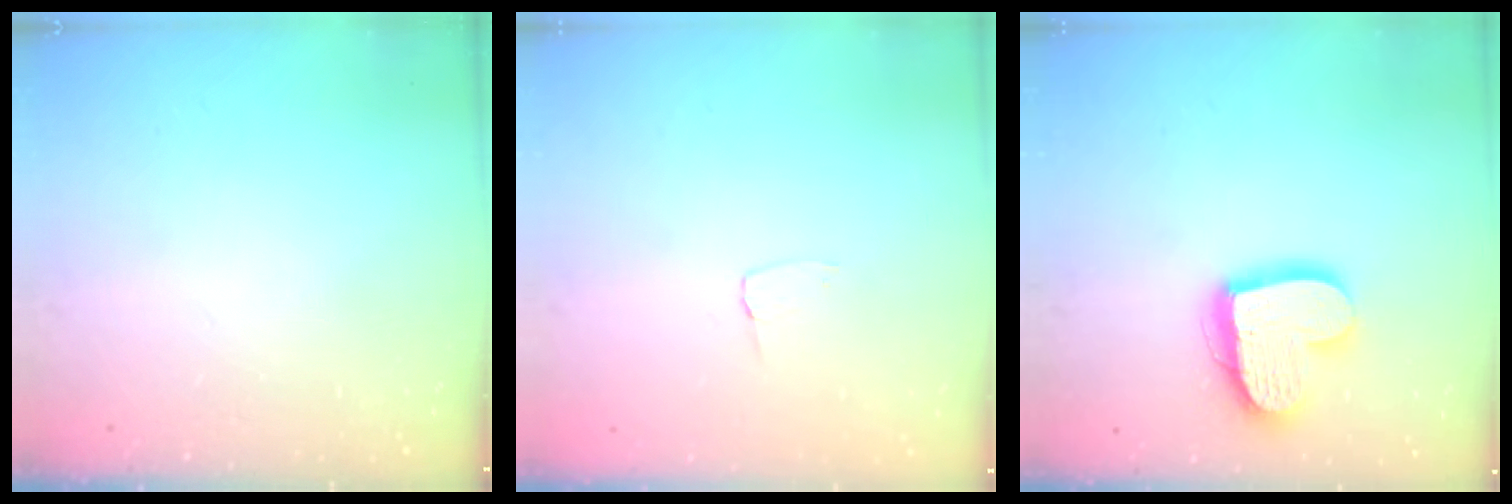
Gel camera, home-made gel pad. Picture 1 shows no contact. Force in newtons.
{"total": 2.6, "press": 2.6, "slide": 0.2}
{"total": 16.9, "press": 16.8, "slide": 1.6}